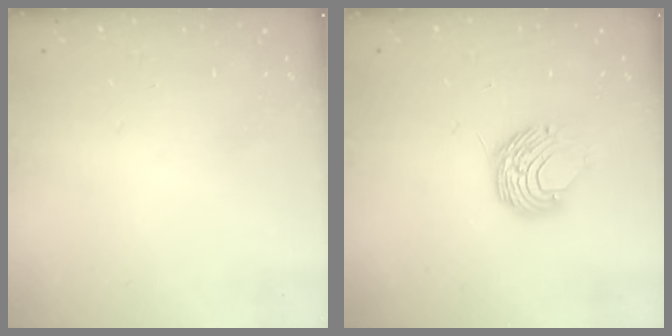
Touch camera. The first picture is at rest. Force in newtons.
{"total": 8.9, "press": 8.9, "slide": 0.7}